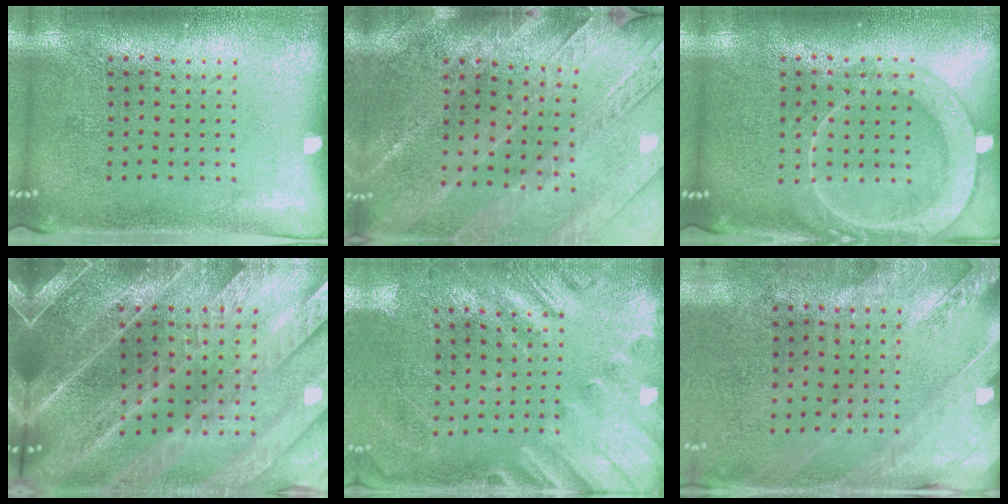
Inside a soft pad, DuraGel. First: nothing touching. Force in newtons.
{"total": 2.9, "press": 2.8, "slide": 0.4}
{"total": 3.4, "press": 3.3, "slide": 0.5}
{"total": 4.2, "press": 3.8, "slide": 1.8}
{"total": 2.6, "press": 2.0, "slide": 1.6}
{"total": 2.4, "press": 2.0, "slide": 1.3}